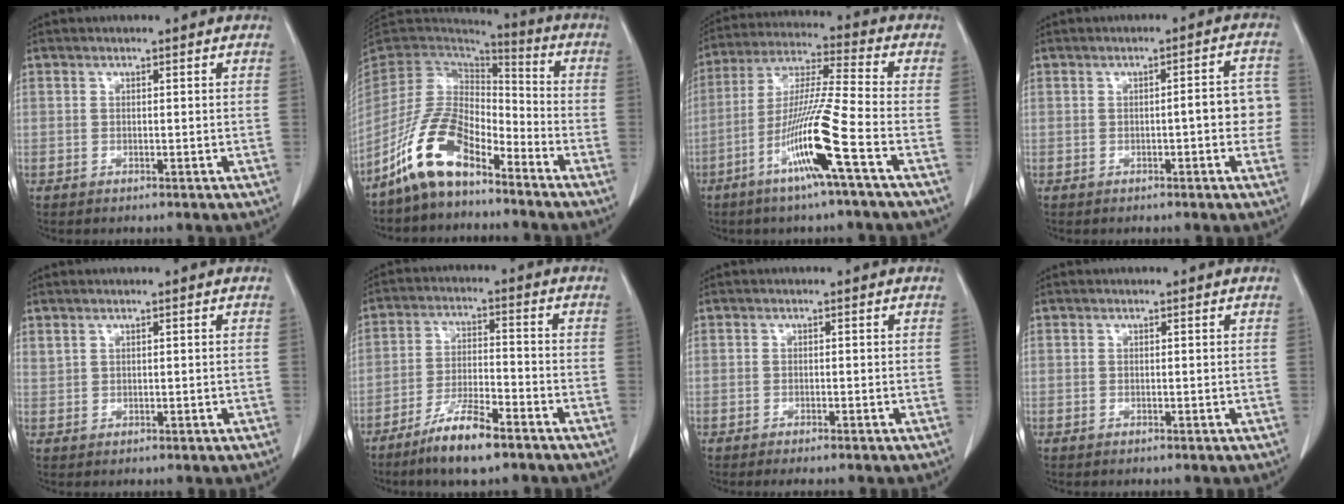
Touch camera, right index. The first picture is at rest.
{"total": 12.3, "force": [-8.5, 4.7, 7.6], "torque": [-0.164, 0.016, -0.168]}
{"total": 13.1, "force": [-5.7, -1.3, 11.8], "torque": [-0.231, -0.009, -0.112]}
{"total": 5.9, "force": [-0.8, 1.2, 5.7], "torque": [-0.060, 0.019, -0.014]}
{"total": 1.0, "force": [0.8, 0.4, 0.4], "torque": [-0.013, 0.009, 0.024]}
{"total": 9.0, "force": [-6.4, 1.4, 6.2], "torque": [-0.120, -0.014, -0.117]}
{"total": 1.6, "force": [-1.3, 0.1, 0.8], "torque": [-0.011, -0.004, -0.017]}
{"total": 0.0}